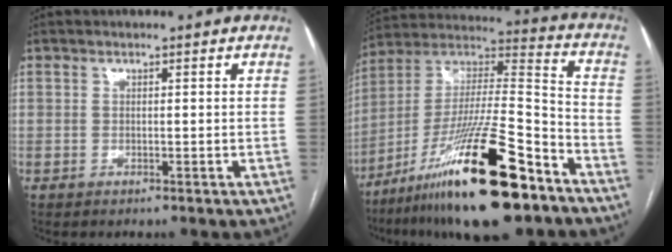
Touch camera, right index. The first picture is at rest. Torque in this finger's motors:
{"motor_torque": [1.45, -0.69, 0.96, 0.21]}